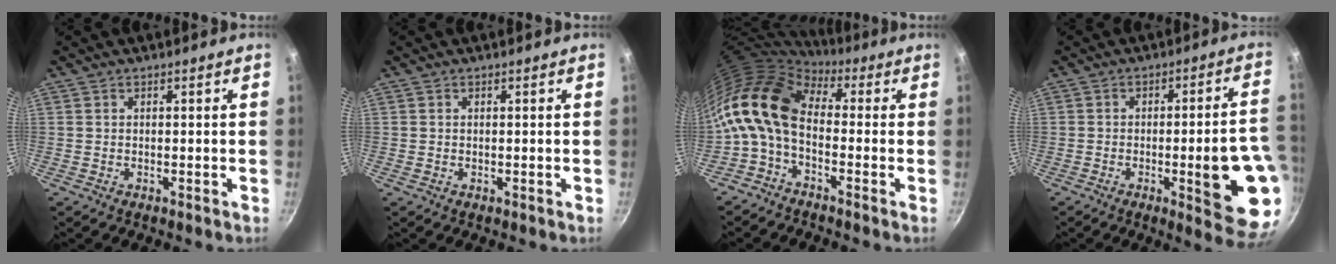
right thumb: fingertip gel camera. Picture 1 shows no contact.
{"total": 0.0}
{"total": 12.7, "force": [-0.7, 7.9, 10.0], "torque": [-0.184, 0.027, -0.033]}
{"total": 15.4, "force": [-3.8, 3.2, 14.6], "torque": [-0.163, 0.021, -0.044]}